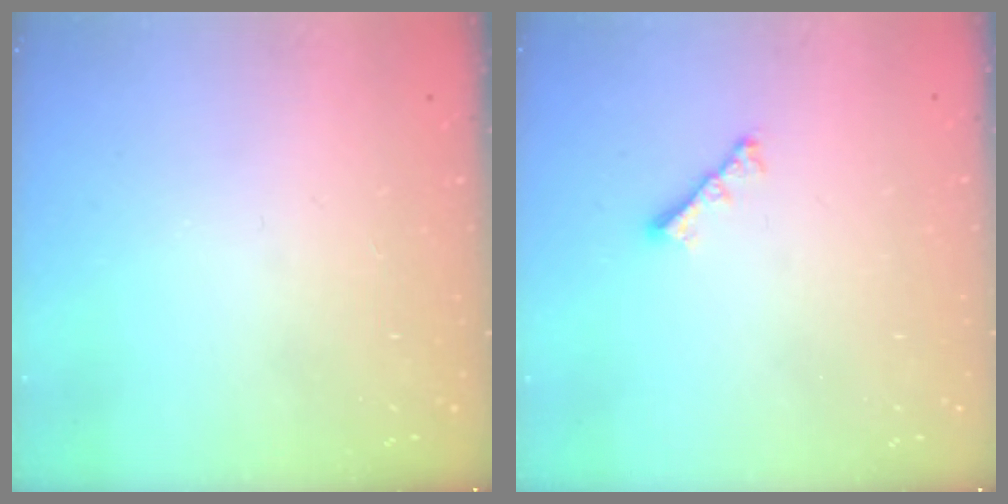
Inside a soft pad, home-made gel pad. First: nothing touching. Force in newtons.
{"total": 2.8, "press": 2.7, "slide": 0.6}